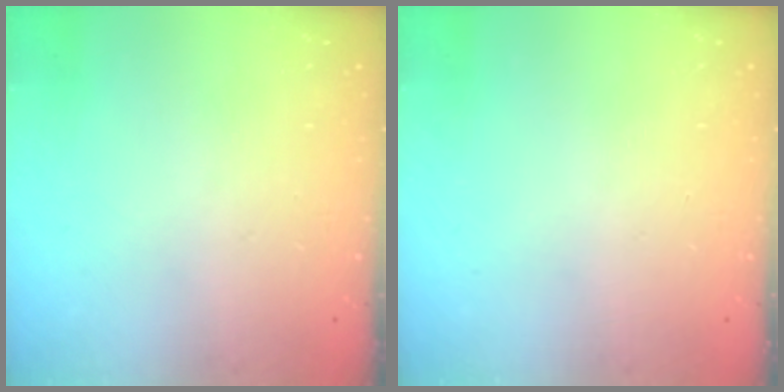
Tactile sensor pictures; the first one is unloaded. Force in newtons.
{"total": 0.0}